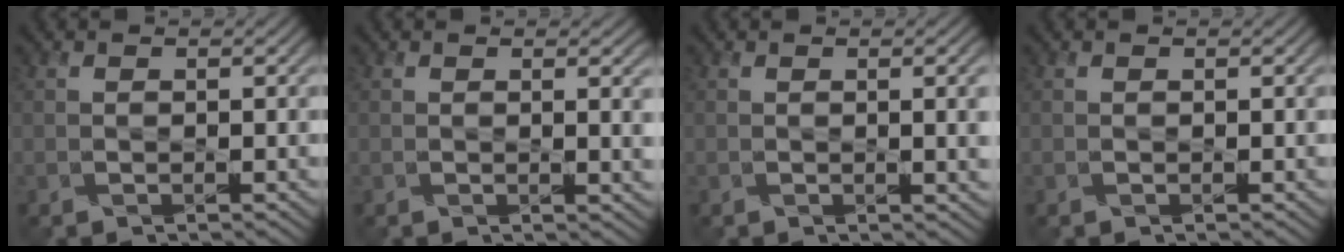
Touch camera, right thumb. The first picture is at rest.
{"total": 2.2, "force": [0.3, 0.3, 2.1], "torque": [-0.033, -0.001, 0.005]}
{"total": 3.5, "force": [0.0, 0.8, 3.4], "torque": [-0.044, -0.001, 0.004]}
{"total": 0.0}